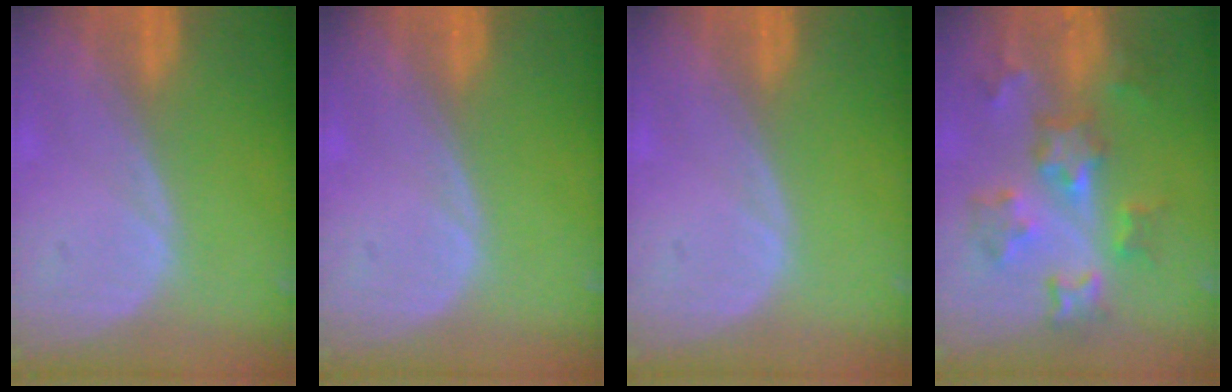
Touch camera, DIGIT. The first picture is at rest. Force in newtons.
{"total": 0.0}
{"total": 0.0}
{"total": 8.3, "press": 7.8, "slide": 2.9}